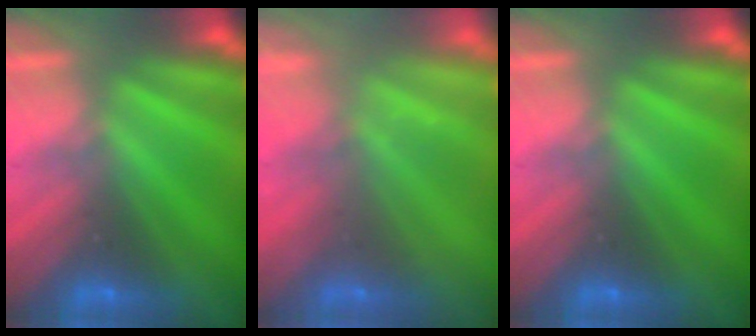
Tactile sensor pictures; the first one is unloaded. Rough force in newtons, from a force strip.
{"total": 2.2}
{"total": 0.0}